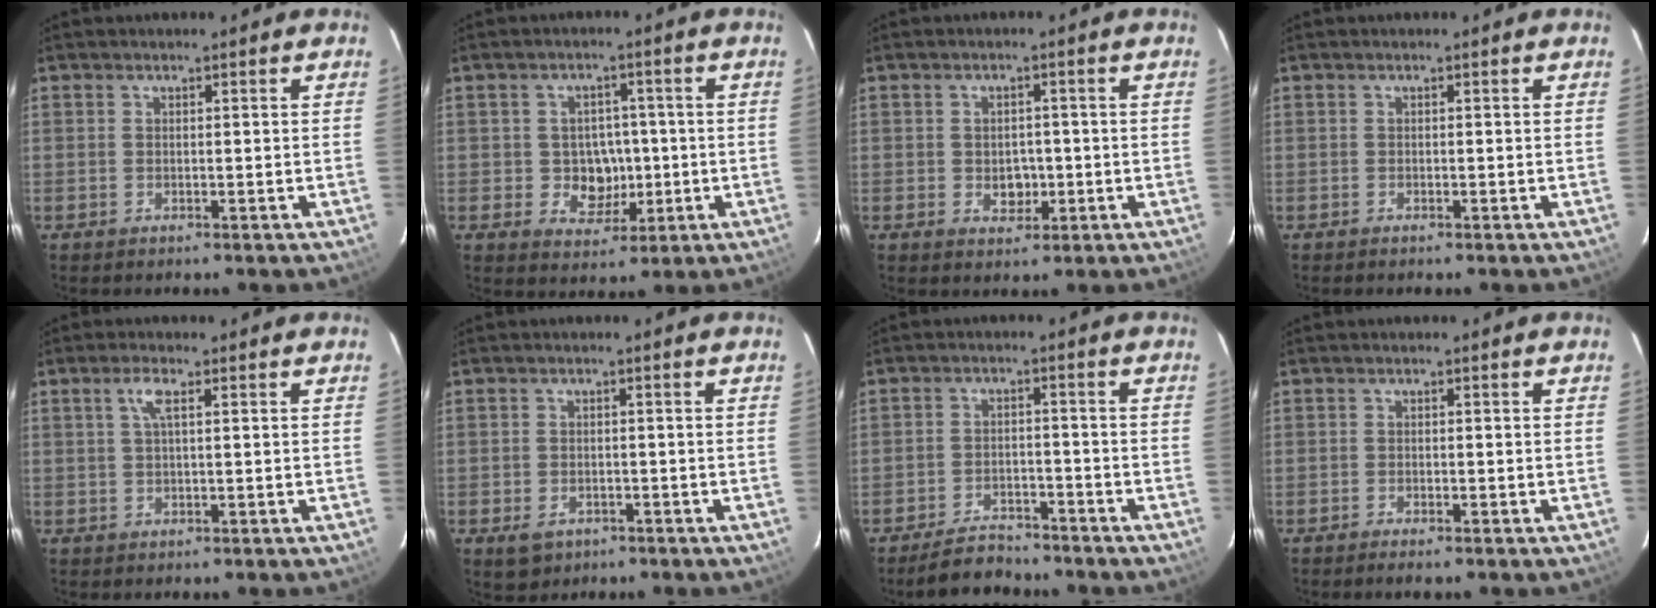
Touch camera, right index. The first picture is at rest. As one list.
[{"total": 6.4, "force": [-0.6, 5.8, 2.8], "torque": [-0.057, 0.010, 0.006]}, {"total": 3.8, "force": [-0.7, 3.1, 2.1], "torque": [-0.035, 0.001, -0.004]}, {"total": 0.0}, {"total": 2.7, "force": [0.9, 0.5, 2.5], "torque": [-0.051, 0.007, 0.017]}, {"total": 4.4, "force": [-2.2, 3.2, 1.9], "torque": [-0.043, -0.003, -0.027]}, {"total": 6.7, "force": [-5.9, 2.7, 1.6], "torque": [-0.051, 0.012, -0.088]}, {"total": 1.4, "force": [-1.2, 0.2, 0.7], "torque": [-0.020, -0.002, -0.023]}]